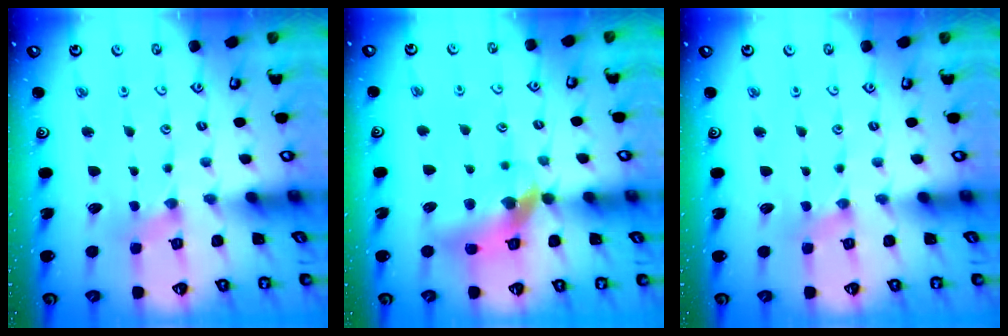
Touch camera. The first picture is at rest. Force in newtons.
{"total": 13.9, "press": 13.8, "slide": 1.9}
{"total": 0.5, "press": 0.5, "slide": 0.1}